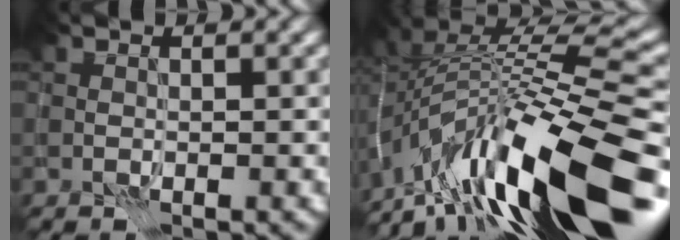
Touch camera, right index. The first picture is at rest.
{"total": 14.0, "force": [-6.2, 4.2, 11.8], "torque": [-0.206, 0.021, -0.110]}